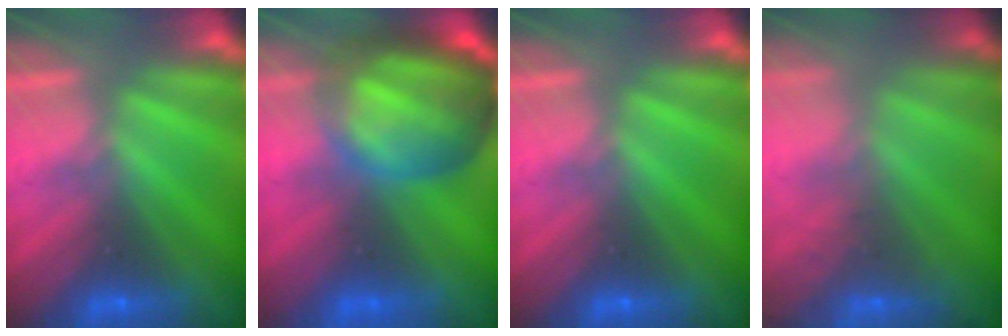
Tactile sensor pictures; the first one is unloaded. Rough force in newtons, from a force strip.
{"total": 6.9}
{"total": 0.0}
{"total": 7.7}